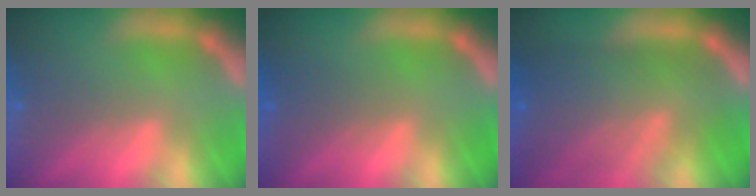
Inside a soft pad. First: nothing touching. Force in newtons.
{"total": 2.0}
{"total": 9.0}